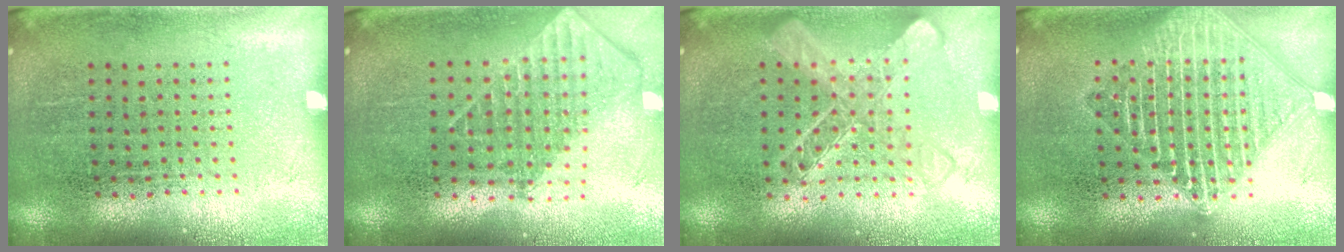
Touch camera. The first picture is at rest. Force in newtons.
{"total": 1.9, "press": 1.5, "slide": 1.1}
{"total": 1.5, "press": 1.5, "slide": 0.3}
{"total": 3.0, "press": 3.0, "slide": 0.4}